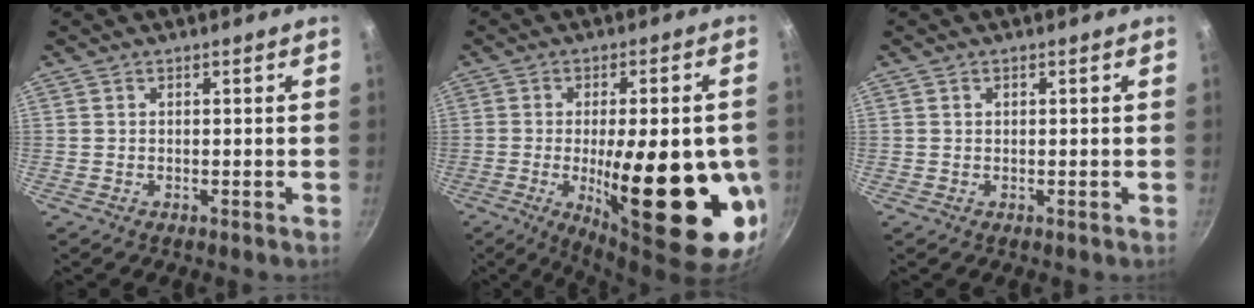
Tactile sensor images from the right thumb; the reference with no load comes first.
{"total": 25.2, "force": [-4.4, 7.8, 23.6], "torque": [-0.321, -0.011, -0.050]}
{"total": 0.6, "force": [0.2, 0.4, 0.3], "torque": [-0.004, 0.004, 0.004]}